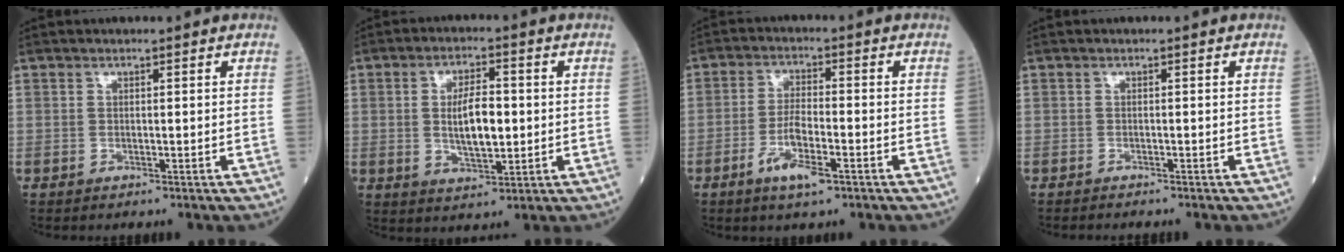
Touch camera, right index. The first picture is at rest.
{"total": 7.3, "force": [0.1, 2.7, 6.8], "torque": [-0.126, 0.001, 0.004]}
{"total": 6.3, "force": [-3.2, 1.2, 5.3], "torque": [-0.103, -0.005, -0.057]}
{"total": 1.5, "force": [-1.4, 0.0, 0.5], "torque": [-0.008, -0.001, -0.018]}